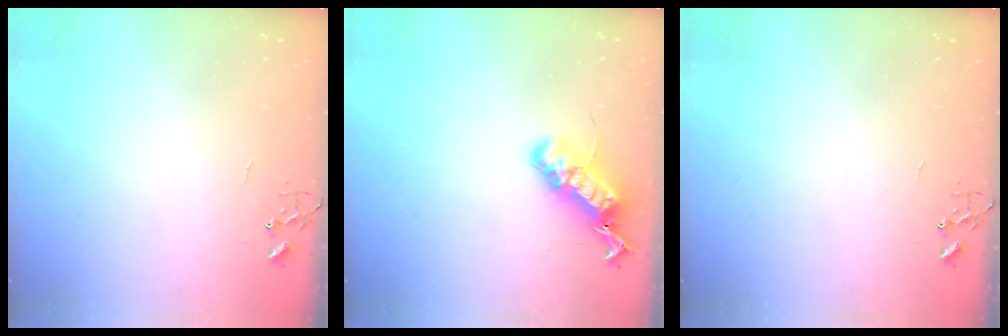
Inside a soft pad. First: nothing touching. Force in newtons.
{"total": 18.4, "press": 18.4, "slide": 0.6}
{"total": 0.0}